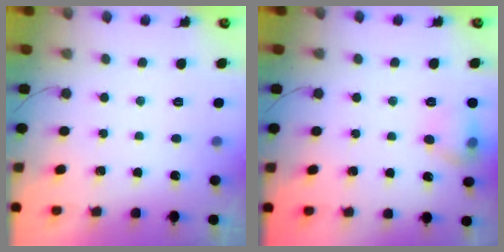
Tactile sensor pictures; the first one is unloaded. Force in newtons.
{"total": 7.8, "press": 7.7, "slide": 0.8}